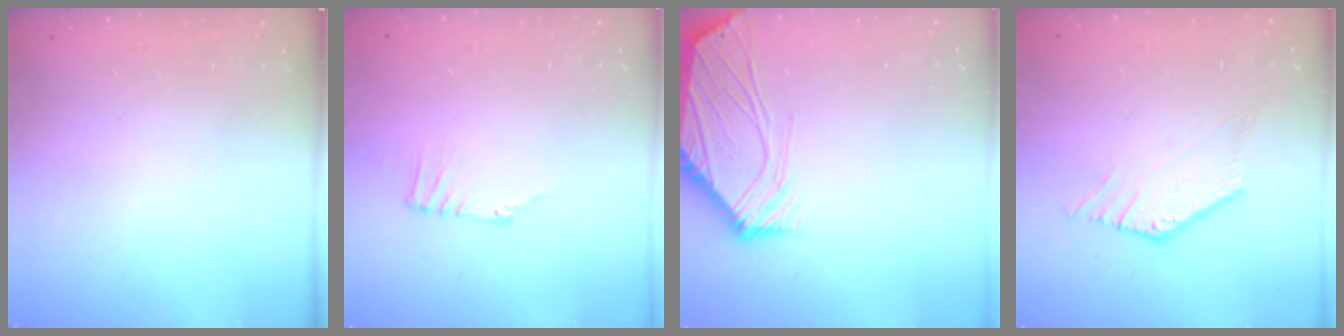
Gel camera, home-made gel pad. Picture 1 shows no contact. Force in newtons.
{"total": 1.3, "press": 1.2, "slide": 0.2}
{"total": 3.1, "press": 3.1, "slide": 0.3}
{"total": 1.9, "press": 1.9, "slide": 0.2}